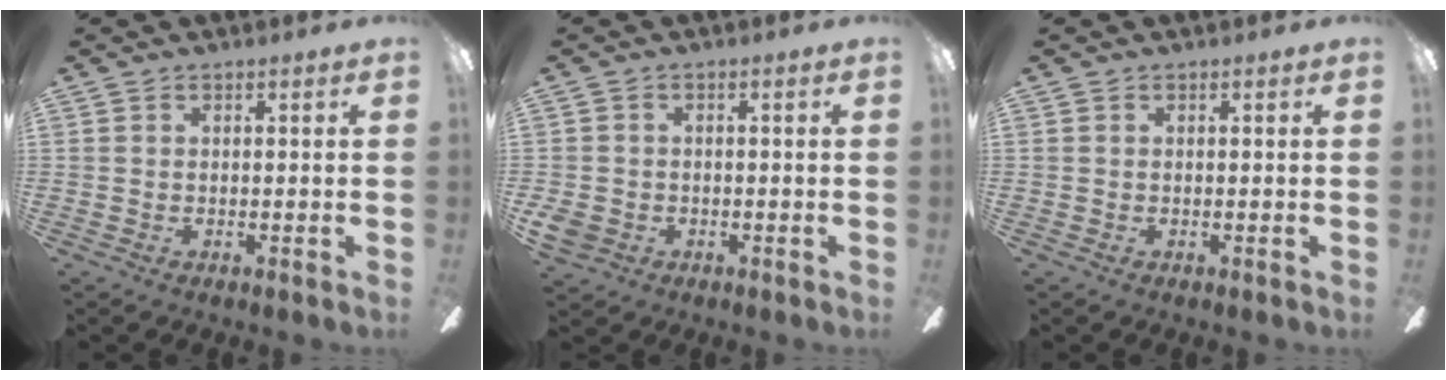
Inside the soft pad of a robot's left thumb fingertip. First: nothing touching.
{"total": 3.9, "force": [-1.8, 2.9, 1.7], "torque": [-0.046, 0.006, -0.037]}
{"total": 0.0}